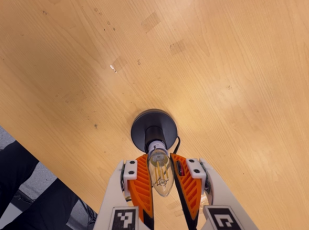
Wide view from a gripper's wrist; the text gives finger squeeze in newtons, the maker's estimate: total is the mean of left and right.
{"total": 12.7, "left": 12.3, "right": 13.2}